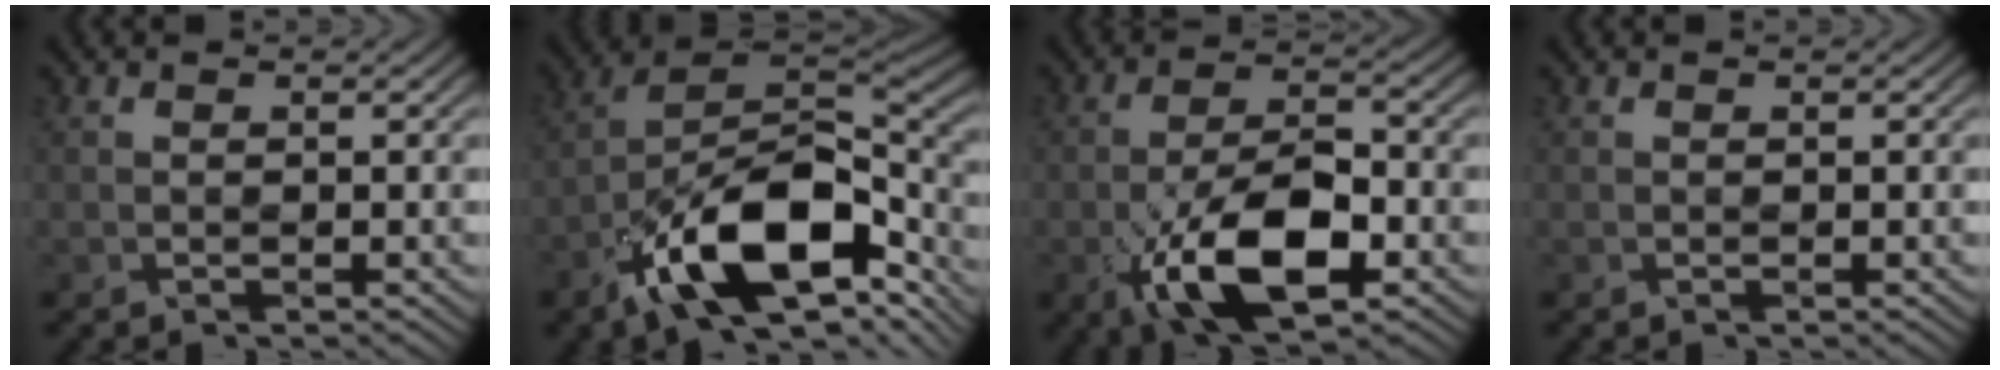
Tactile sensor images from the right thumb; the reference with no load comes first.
{"total": 16.2, "force": [-8.8, 7.3, 11.5], "torque": [-0.191, -0.019, -0.164]}
{"total": 11.5, "force": [-5.0, 5.2, 9.0], "torque": [-0.170, -0.008, -0.093]}
{"total": 0.0}